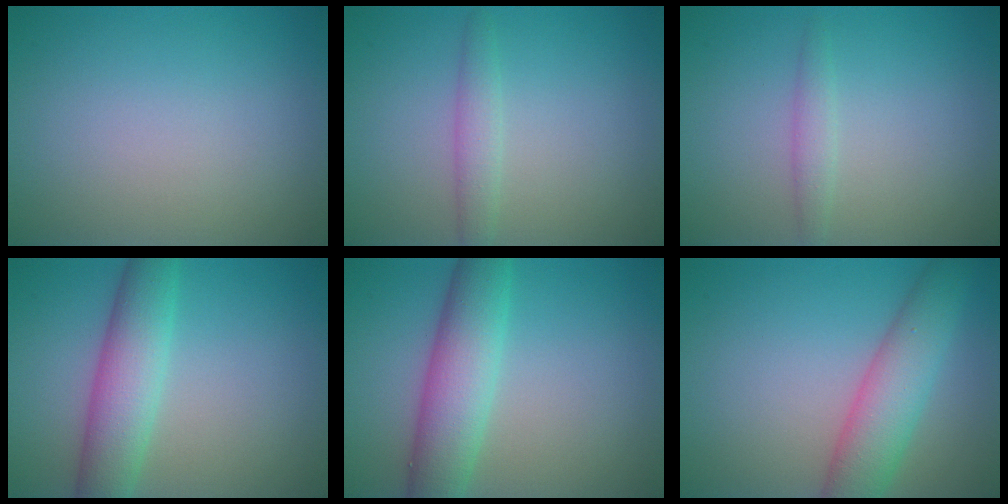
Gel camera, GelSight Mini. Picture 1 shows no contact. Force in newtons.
{"total": 1.8, "press": 1.8, "slide": 0.0}
{"total": 1.4, "press": 1.4, "slide": 0.0}
{"total": 5.4, "press": 5.4, "slide": 0.1}
{"total": 6.1, "press": 6.1, "slide": 0.3}
{"total": 5.5, "press": 5.5, "slide": 0.3}